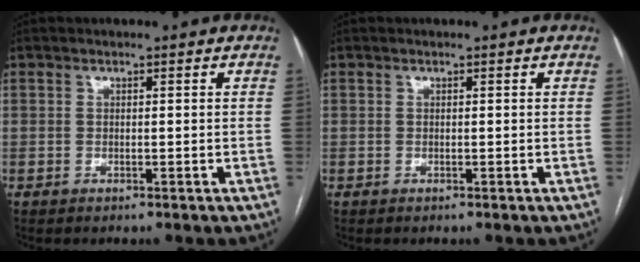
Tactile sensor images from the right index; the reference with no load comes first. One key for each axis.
{"total": 0.0}